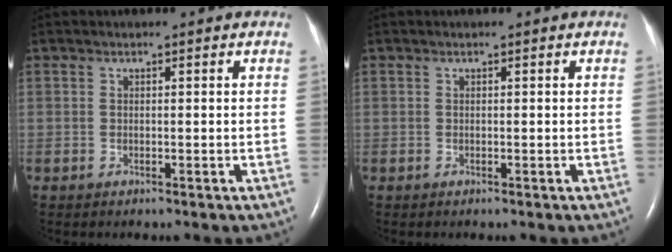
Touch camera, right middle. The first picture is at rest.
{"total": 0.0}